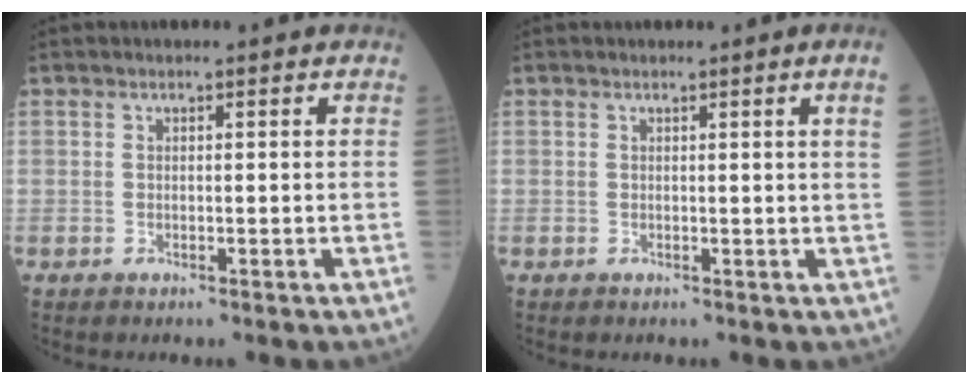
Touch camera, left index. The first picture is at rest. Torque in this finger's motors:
{"motor_torque": [0.41, -0.39, 0.06, 0.04]}